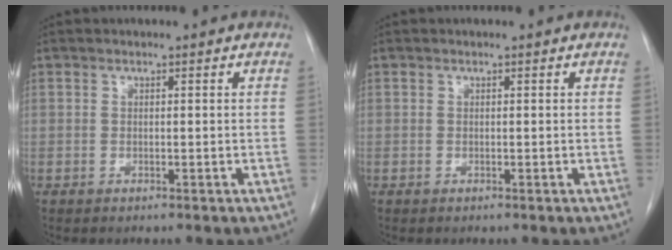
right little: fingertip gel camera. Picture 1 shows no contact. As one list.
[{"total": 0.0}]